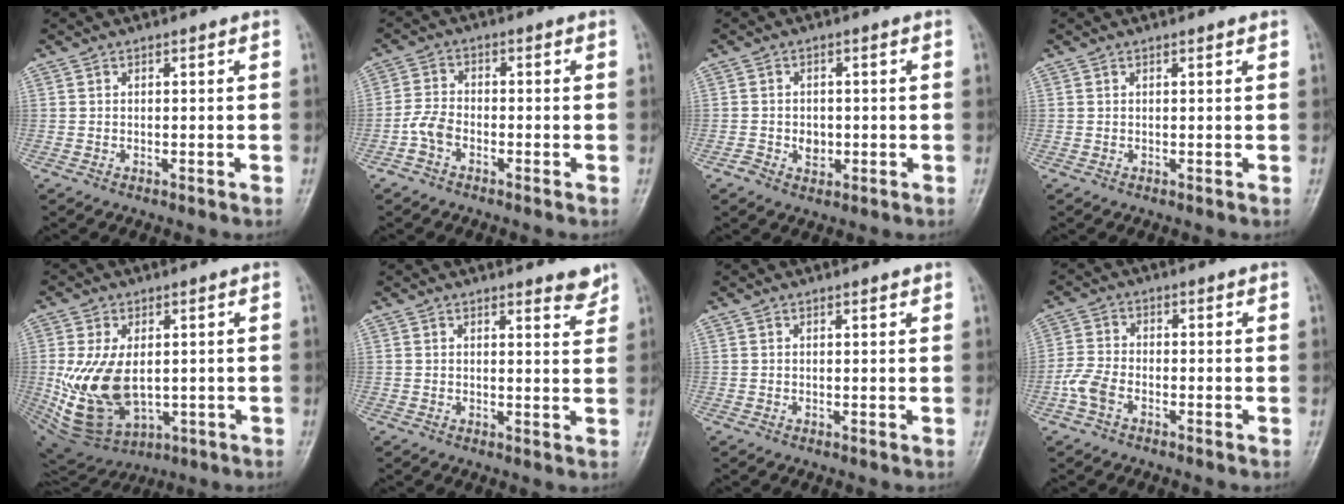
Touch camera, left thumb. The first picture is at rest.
{"total": 3.8, "force": [-2.1, 2.3, 2.3], "torque": [-0.047, 0.012, -0.047]}
{"total": 3.0, "force": [-0.7, 2.5, 1.5], "torque": [-0.010, 0.003, -0.008]}
{"total": 0.5, "force": [0.4, 0.0, 0.4], "torque": [-0.008, -0.002, 0.006]}
{"total": 14.9, "force": [-0.5, 9.2, 11.7], "torque": [-0.215, -0.014, 0.017]}
{"total": 3.0, "force": [2.6, 0.7, 1.4], "torque": [-0.007, -0.023, 0.030]}
{"total": 0.8, "force": [0.6, 0.1, 0.5], "torque": [-0.008, -0.004, 0.009]}
{"total": 4.5, "force": [-2.4, 2.6, 2.8], "torque": [-0.065, 0.010, -0.053]}